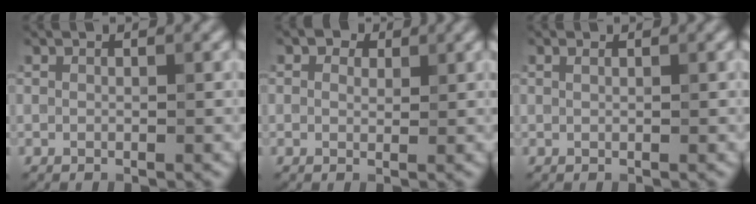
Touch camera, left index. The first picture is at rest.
{"total": 2.1, "force": [1.2, 1.3, 1.0], "torque": [-0.010, 0.001, 0.006]}
{"total": 0.5, "force": [0.4, 0.2, 0.4], "torque": [-0.010, 0.000, 0.004]}